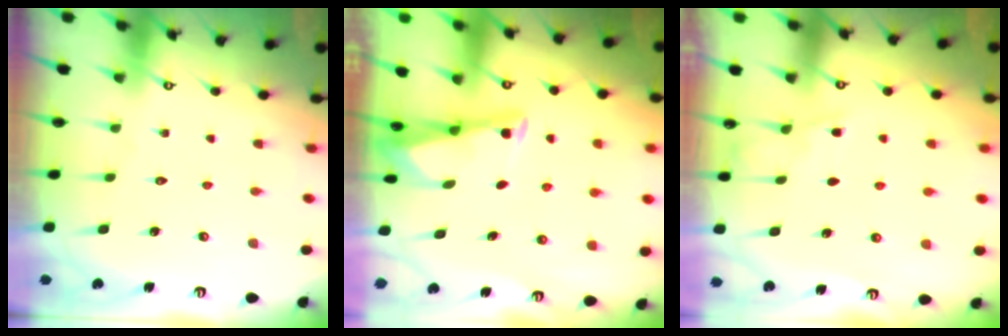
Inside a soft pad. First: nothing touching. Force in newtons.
{"total": 2.8, "press": 2.8, "slide": 0.3}
{"total": 3.5, "press": 3.5, "slide": 0.5}